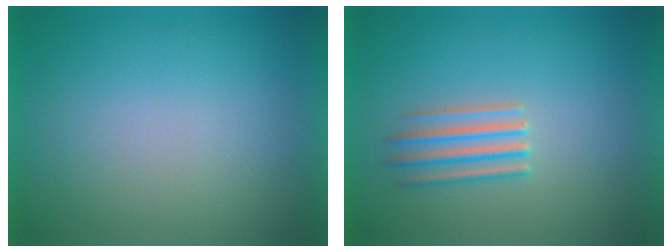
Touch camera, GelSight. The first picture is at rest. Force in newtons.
{"total": 2.7}